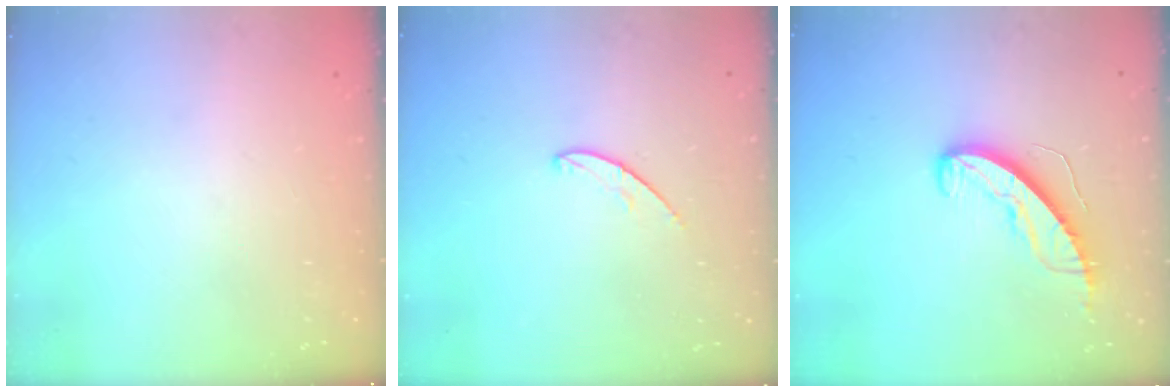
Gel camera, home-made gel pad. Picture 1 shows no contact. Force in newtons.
{"total": 4.6, "press": 4.6, "slide": 0.4}
{"total": 9.0, "press": 9.0, "slide": 0.5}